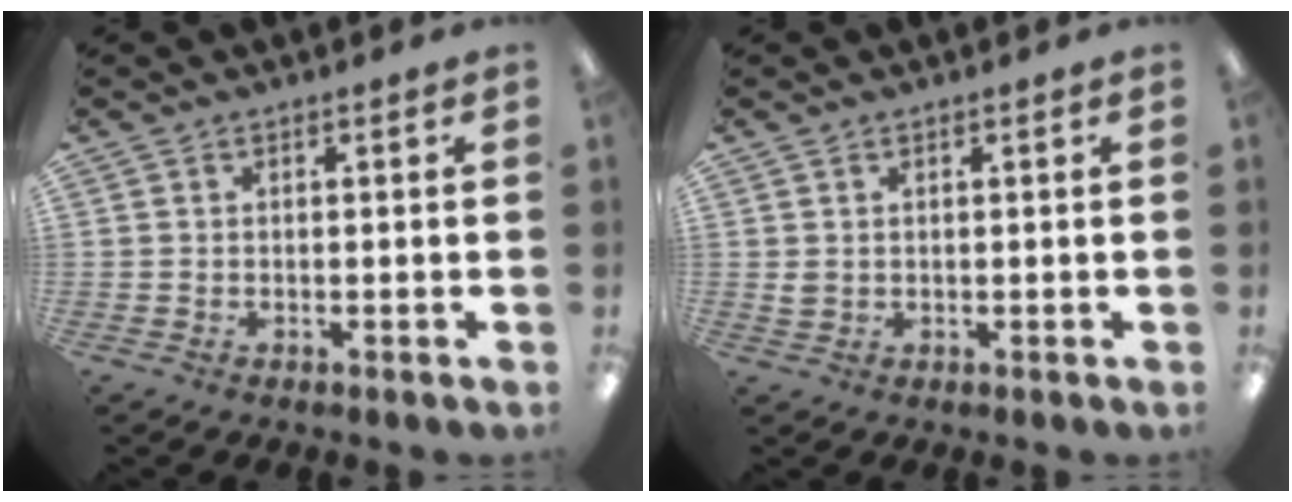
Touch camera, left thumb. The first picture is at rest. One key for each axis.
{"total": 1.5, "fx": 0.8, "fy": 1.0, "fz": 0.7, "tx": -0.015, "ty": 0.003, "tz": 0.013}